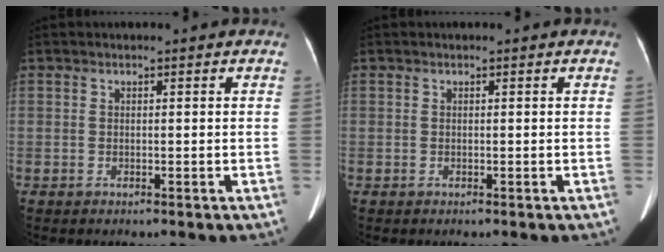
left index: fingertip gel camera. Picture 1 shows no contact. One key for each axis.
{"total": 0.0}